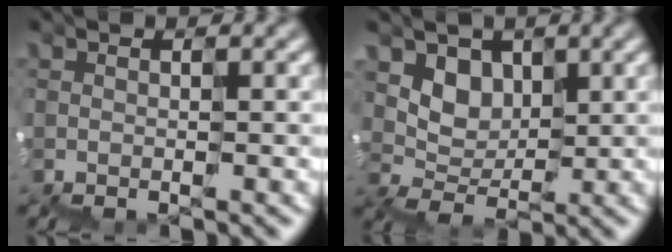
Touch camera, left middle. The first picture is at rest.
{"total": 2.9, "force": [1.7, 2.3, -0.2], "torque": [-0.002, -0.002, 0.029]}